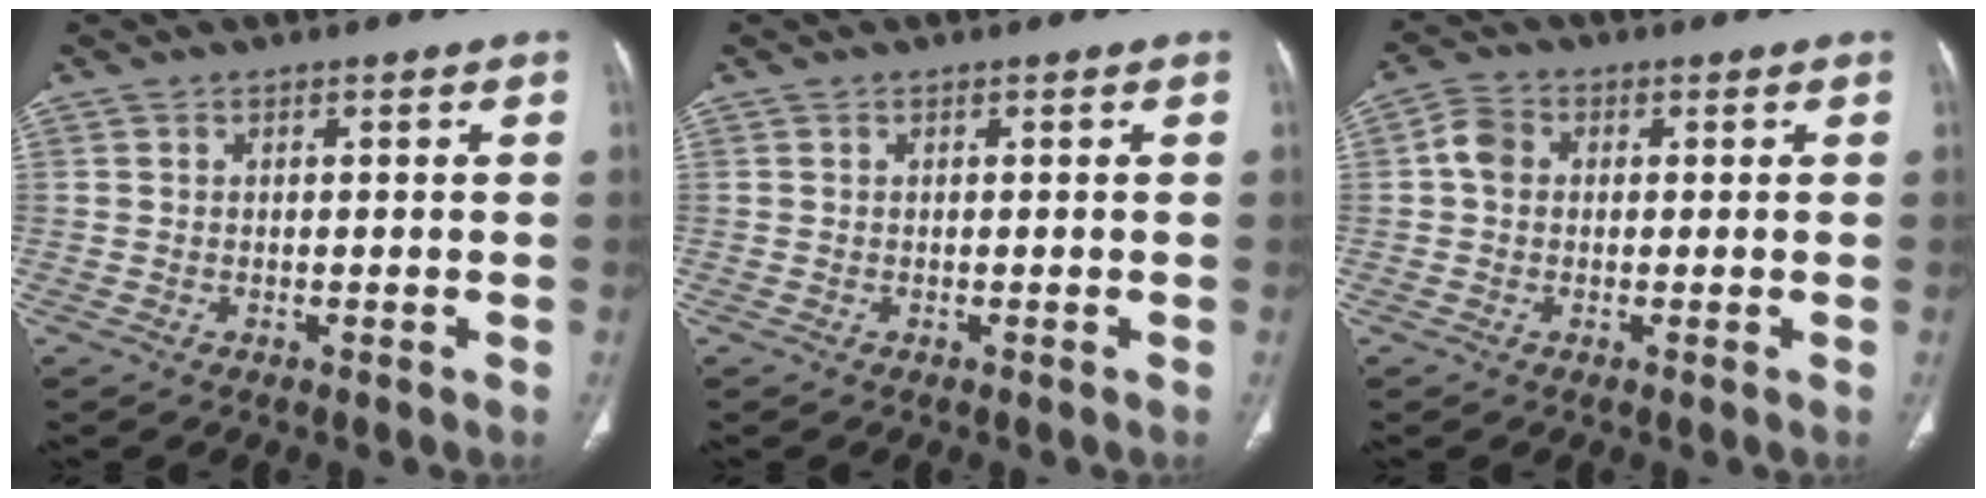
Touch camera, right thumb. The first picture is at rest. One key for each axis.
{"total": 0.0}
{"total": 3.9, "fx": 0.3, "fy": 3.2, "fz": 2.2, "tx": -0.037, "ty": 0.011, "tz": -0.002}